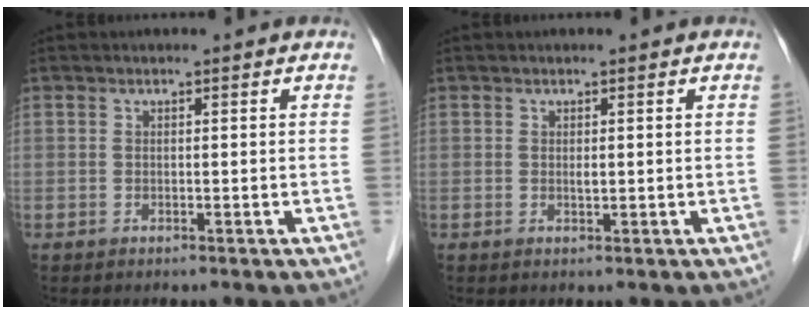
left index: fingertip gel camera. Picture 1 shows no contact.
{"total": 0.6, "force": [0.1, 0.3, 0.6], "torque": [-0.013, -0.002, 0.004]}